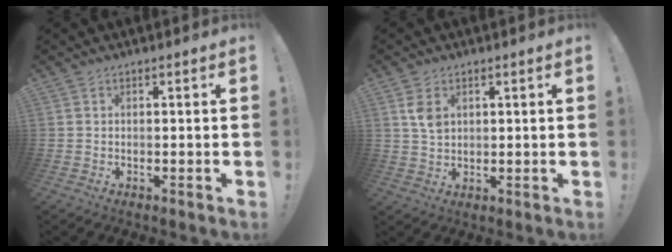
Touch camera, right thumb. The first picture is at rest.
{"total": 5.2, "force": [2.0, 3.4, 3.4], "torque": [-0.049, -0.005, 0.036]}